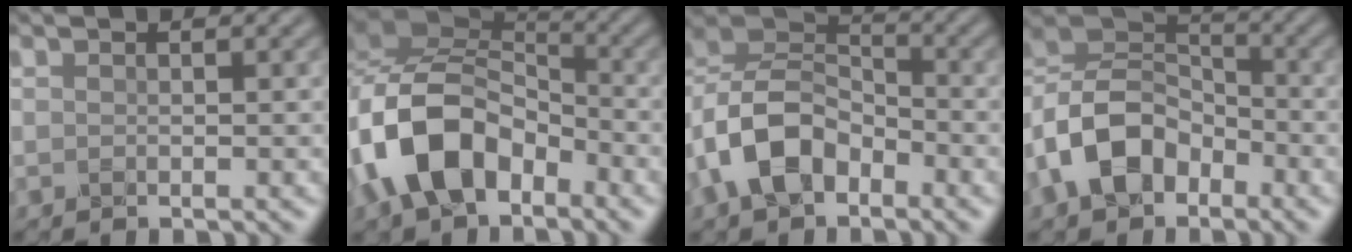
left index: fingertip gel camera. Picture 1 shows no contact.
{"total": 9.8, "force": [-4.0, 6.0, 6.7], "torque": [-0.140, 0.012, -0.081]}
{"total": 7.2, "force": [-3.3, 4.4, 4.7], "torque": [-0.101, 0.013, -0.079]}
{"total": 8.6, "force": [-3.7, 5.6, 5.3], "torque": [-0.114, 0.009, -0.083]}